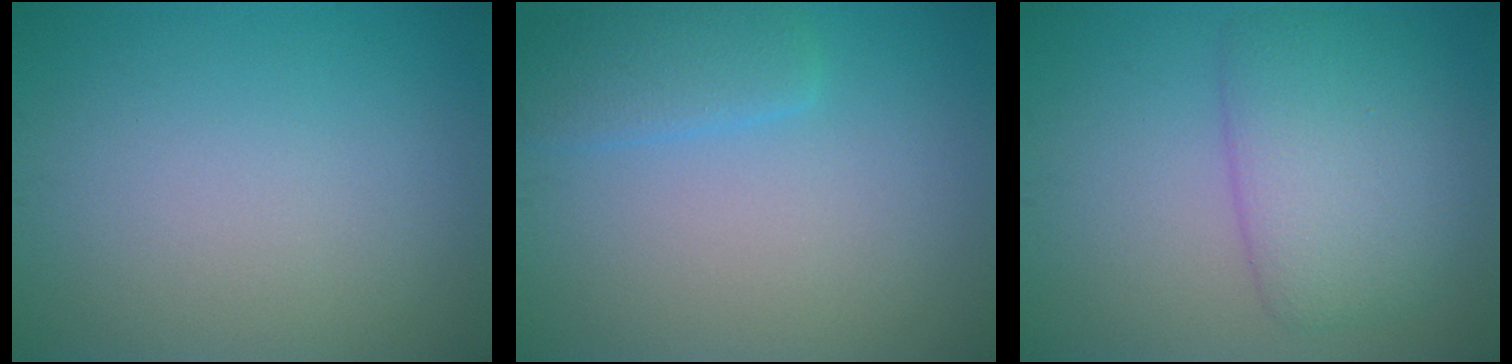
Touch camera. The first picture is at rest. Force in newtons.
{"total": 2.5, "press": 2.5, "slide": 0.3}
{"total": 5.4, "press": 5.4, "slide": 0.2}